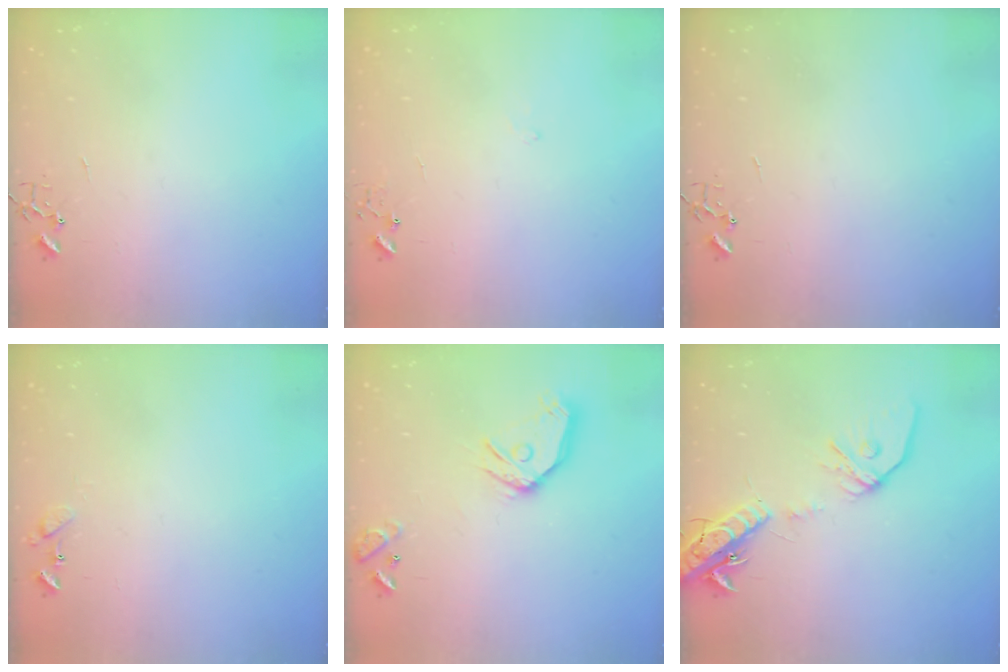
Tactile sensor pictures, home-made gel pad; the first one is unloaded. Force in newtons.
{"total": 5.8, "press": 5.8, "slide": 0.7}
{"total": 0.0}
{"total": 6.7, "press": 6.6, "slide": 0.8}
{"total": 14.0, "press": 13.8, "slide": 1.9}
{"total": 15.6, "press": 15.3, "slide": 3.2}